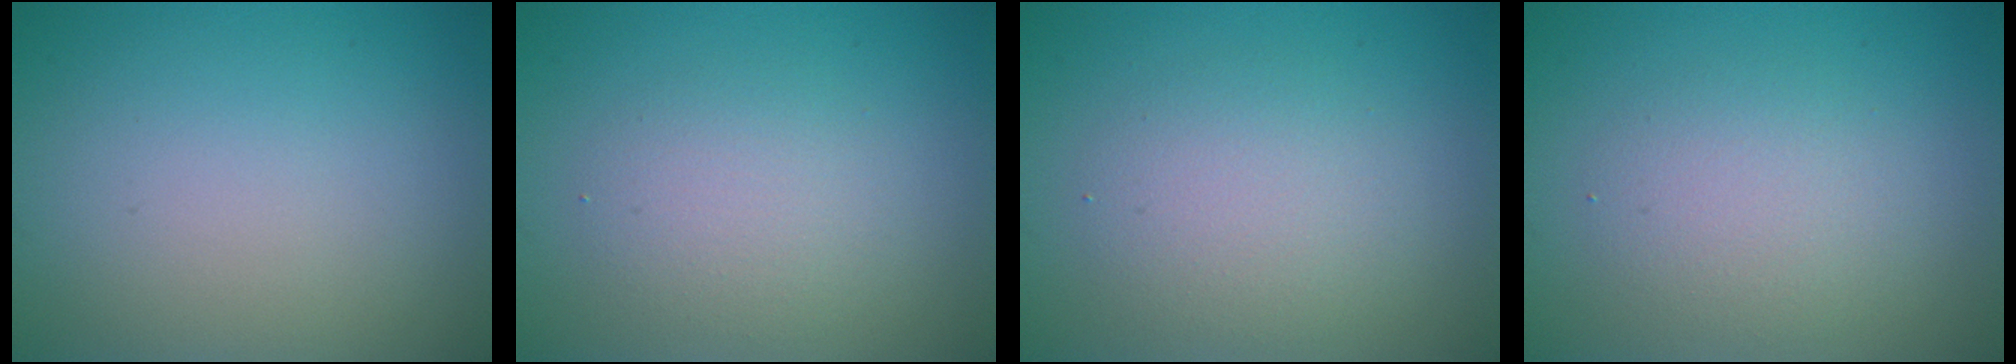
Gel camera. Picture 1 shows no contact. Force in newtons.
{"total": 2.6, "press": 2.6, "slide": 0.3}
{"total": 3.2, "press": 3.2, "slide": 0.3}
{"total": 2.9, "press": 2.9, "slide": 0.2}